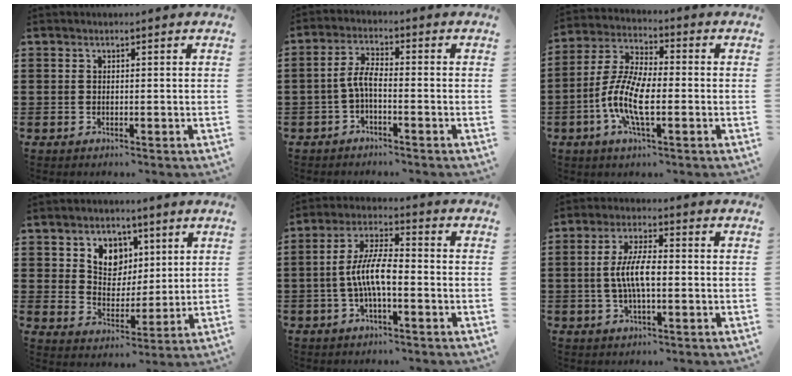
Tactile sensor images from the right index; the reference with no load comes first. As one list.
[{"total": 3.7, "force": [-1.1, 0.9, 3.4], "torque": [-0.083, 0.000, -0.027]}, {"total": 9.4, "force": [-2.7, 3.3, 8.4], "torque": [-0.202, -0.015, -0.059]}, {"total": 5.9, "force": [3.4, 4.6, 1.5], "torque": [-0.050, 0.002, 0.059]}, {"total": 7.4, "force": [-1.4, 2.0, 7.0], "torque": [-0.154, -0.007, -0.031]}, {"total": 6.5, "force": [-0.7, 0.9, 6.4], "torque": [-0.131, -0.006, -0.019]}]